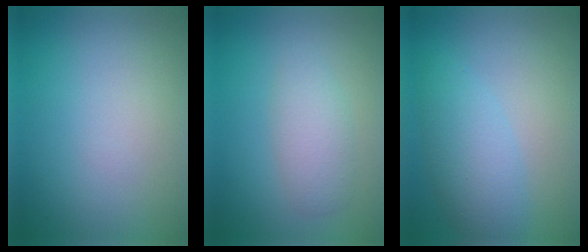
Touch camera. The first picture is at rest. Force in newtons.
{"total": 2.5, "press": 2.5, "slide": 0.0}
{"total": 3.8, "press": 3.8, "slide": 0.1}